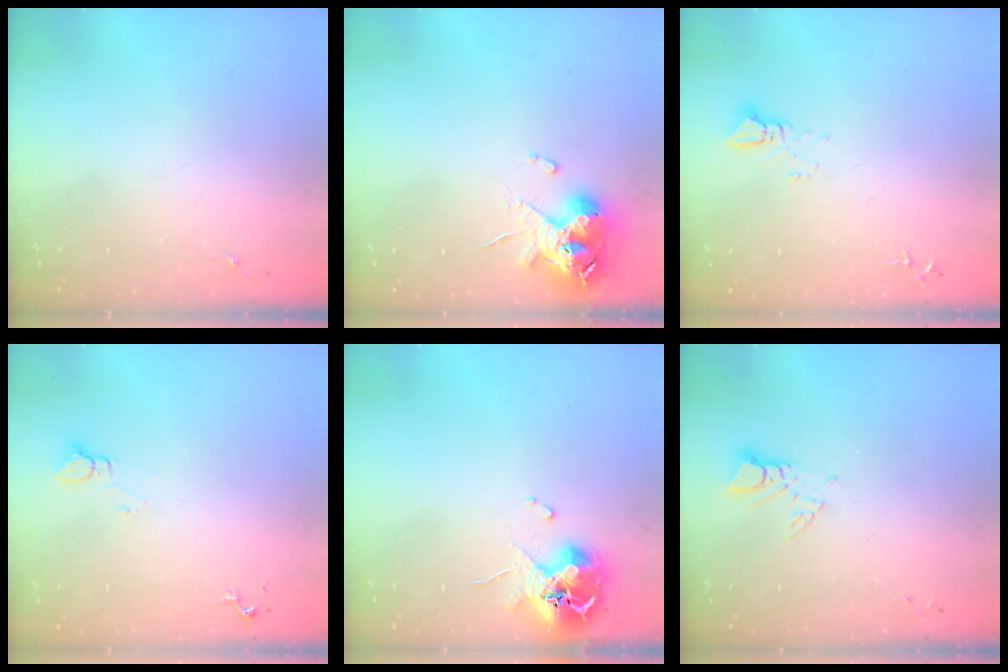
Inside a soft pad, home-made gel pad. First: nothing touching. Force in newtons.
{"total": 10.8, "press": 10.7, "slide": 1.7}
{"total": 2.5, "press": 2.5, "slide": 0.1}
{"total": 4.3, "press": 4.3, "slide": 0.4}
{"total": 12.3, "press": 12.2, "slide": 1.6}
{"total": 3.8, "press": 3.8, "slide": 0.2}